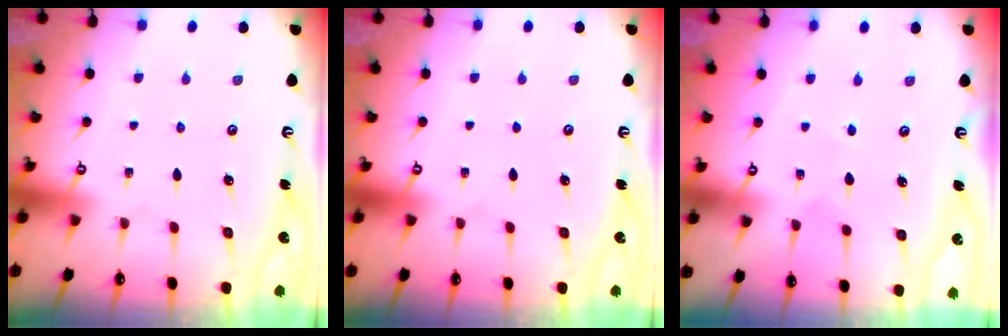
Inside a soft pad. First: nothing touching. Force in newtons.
{"total": 0.0}
{"total": 2.8, "press": 2.6, "slide": 1.0}